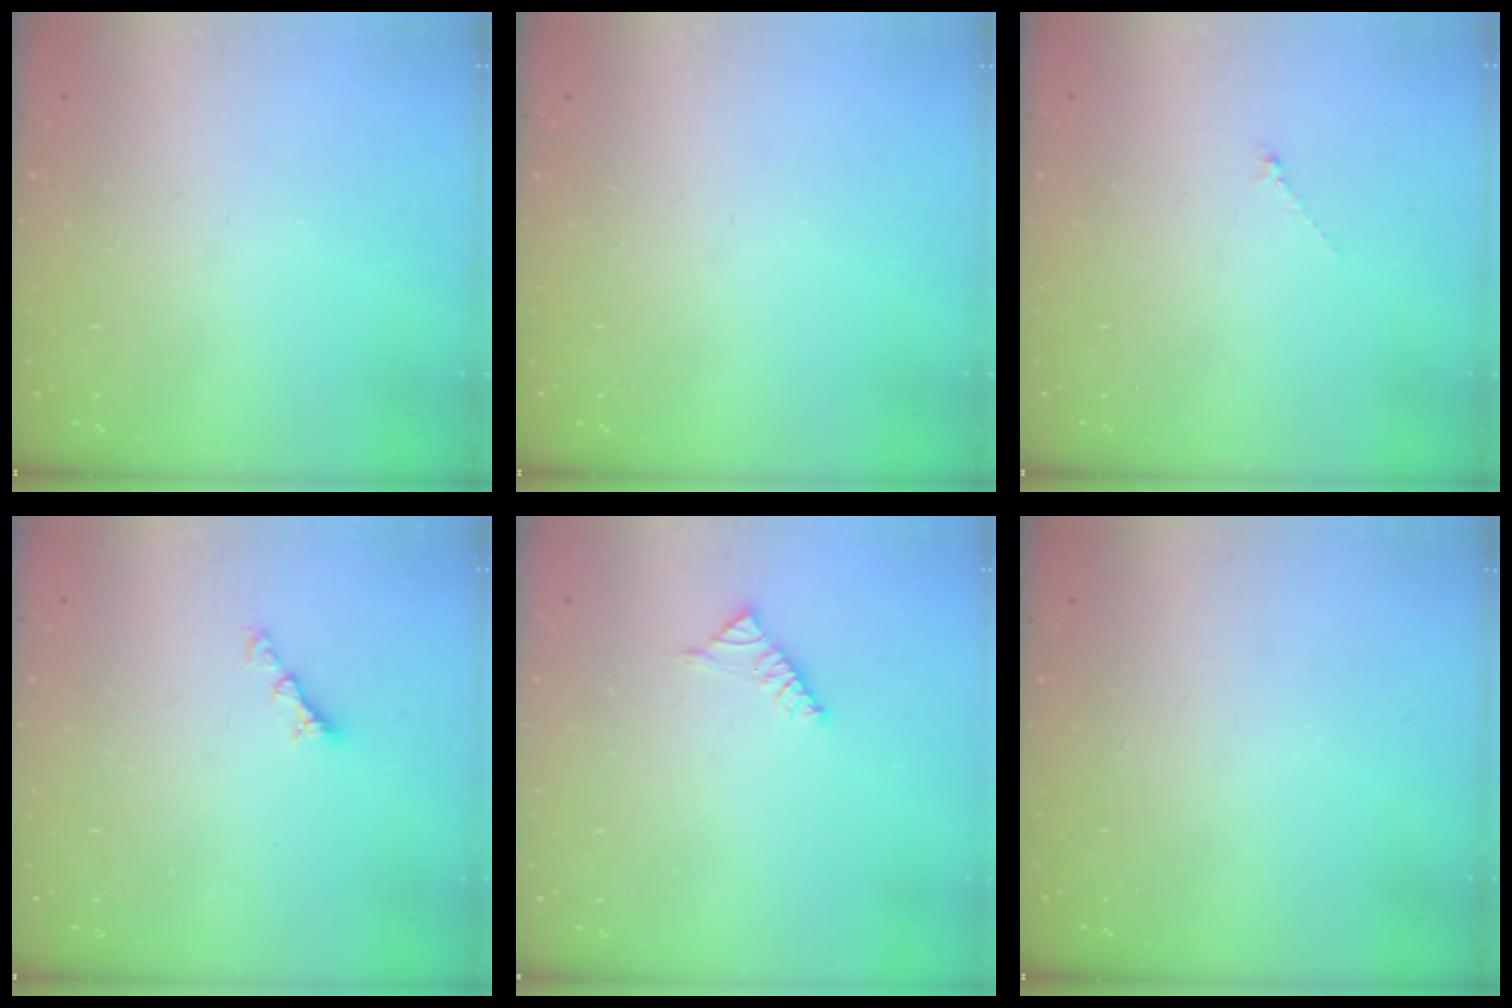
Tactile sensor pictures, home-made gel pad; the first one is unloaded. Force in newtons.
{"total": 0.0}
{"total": 0.6, "press": 0.5, "slide": 0.3}
{"total": 3.5, "press": 3.5, "slide": 0.6}
{"total": 3.6, "press": 3.5, "slide": 0.6}
{"total": 0.0}